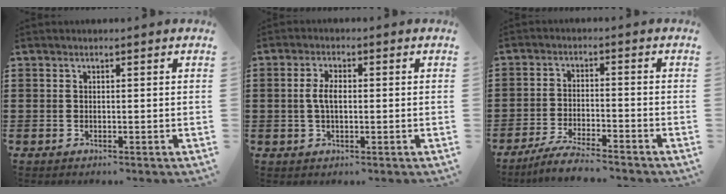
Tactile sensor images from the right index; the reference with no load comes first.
{"total": 3.6, "force": [0.0, 1.7, 3.1], "torque": [-0.076, 0.000, -0.006]}
{"total": 4.6, "force": [-4.3, -0.2, 1.6], "torque": [-0.041, -0.008, -0.086]}